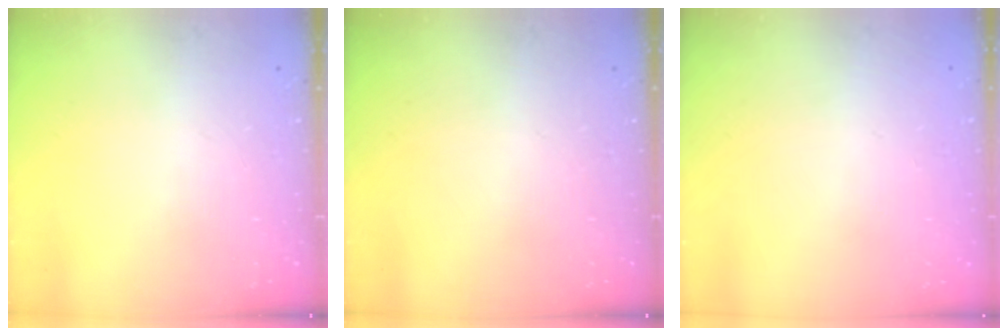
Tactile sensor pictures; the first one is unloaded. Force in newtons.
{"total": 0.0}
{"total": 0.0}